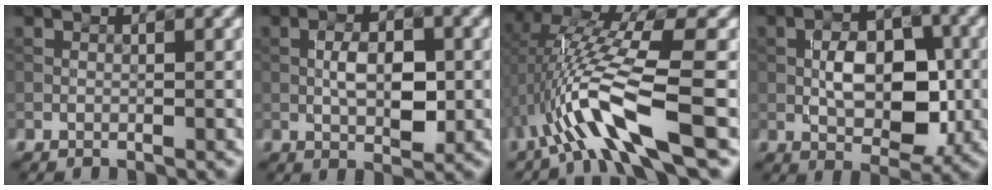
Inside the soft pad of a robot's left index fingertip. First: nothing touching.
{"total": 4.2, "force": [-0.1, 1.8, 3.8], "torque": [-0.071, 0.001, -0.002]}
{"total": 9.0, "force": [-2.4, 1.7, 8.5], "torque": [-0.164, 0.011, -0.046]}
{"total": 6.5, "force": [-0.4, 3.5, 5.5], "torque": [-0.089, 0.002, -0.008]}